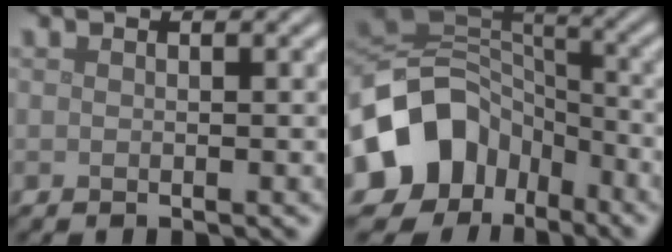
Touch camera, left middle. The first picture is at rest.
{"total": 11.7, "force": [-5.5, 8.8, 5.4], "torque": [-0.109, 0.001, -0.106]}